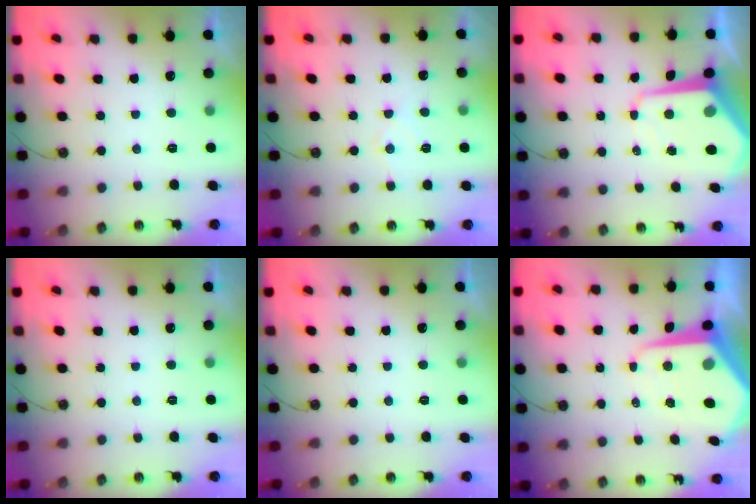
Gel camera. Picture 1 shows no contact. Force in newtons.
{"total": 6.2, "press": 6.2, "slide": 0.6}
{"total": 10.2, "press": 10.2, "slide": 0.8}
{"total": 0.0}
{"total": 0.0}
{"total": 12.7, "press": 12.6, "slide": 1.0}